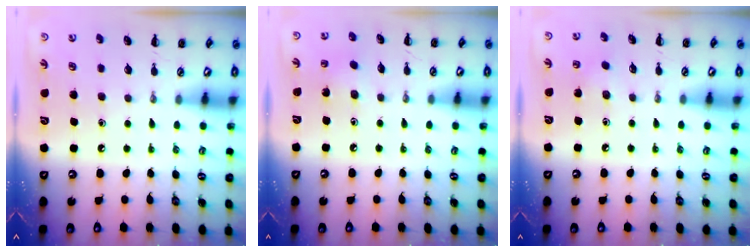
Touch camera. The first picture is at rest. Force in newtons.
{"total": 2.3, "press": 2.1, "slide": 0.9}
{"total": 2.5, "press": 2.3, "slide": 0.7}